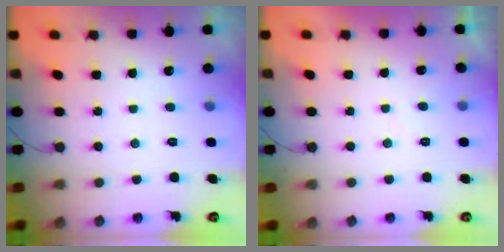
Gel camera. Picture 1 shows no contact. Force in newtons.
{"total": 0.8, "press": 0.6, "slide": 0.6}